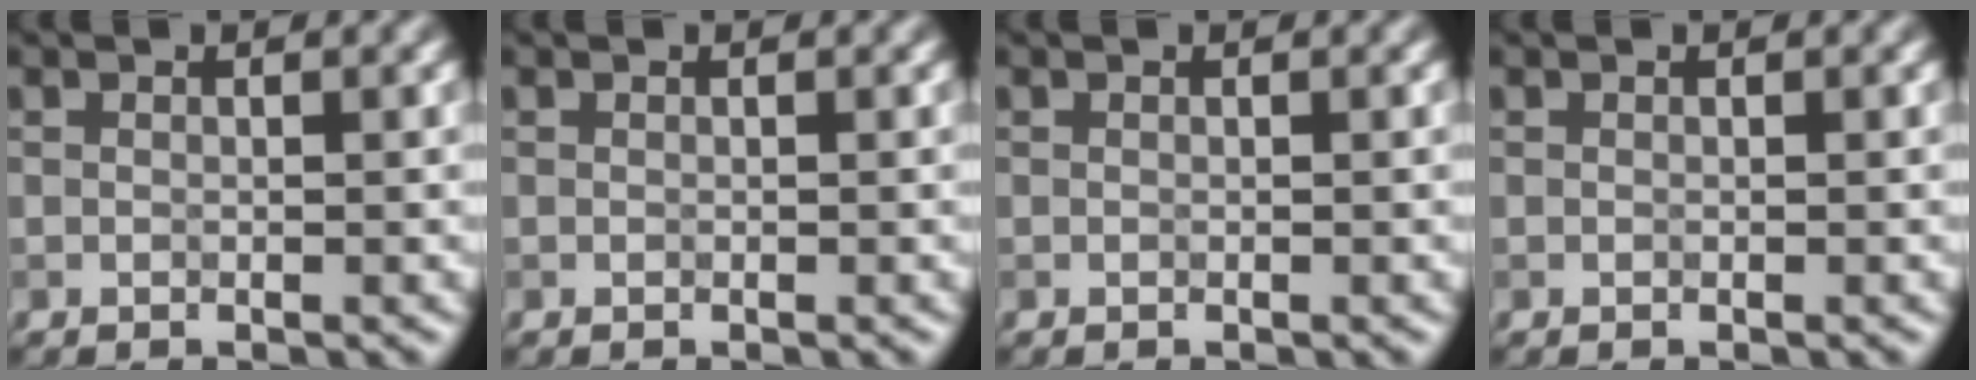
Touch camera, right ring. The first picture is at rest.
{"total": 0.0}
{"total": 0.0}
{"total": 0.0}